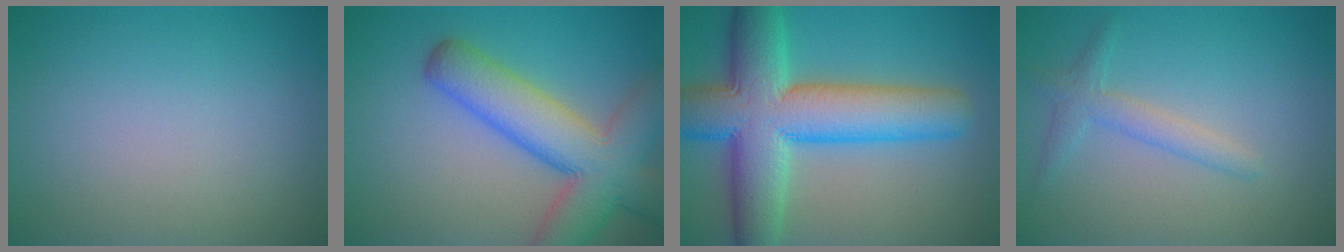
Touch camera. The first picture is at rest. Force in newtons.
{"total": 9.4, "press": 9.4, "slide": 0.4}
{"total": 12.0, "press": 12.0, "slide": 0.6}
{"total": 2.2, "press": 2.2, "slide": 0.1}